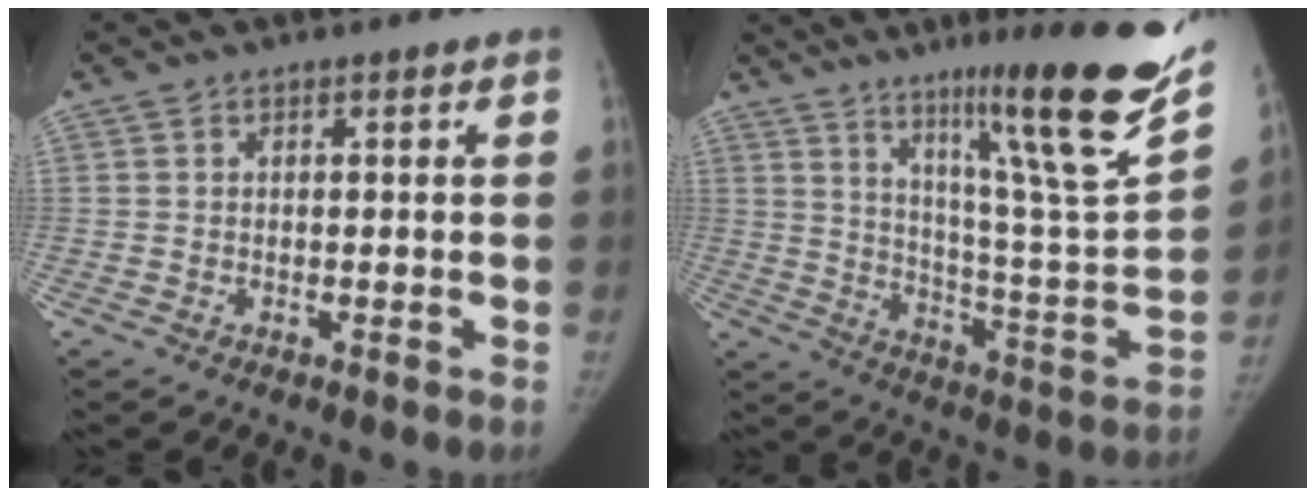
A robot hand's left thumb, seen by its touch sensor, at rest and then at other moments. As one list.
[{"total": 26.5, "force": [16.1, 2.8, 20.8], "torque": [-0.287, -0.073, 0.256]}]